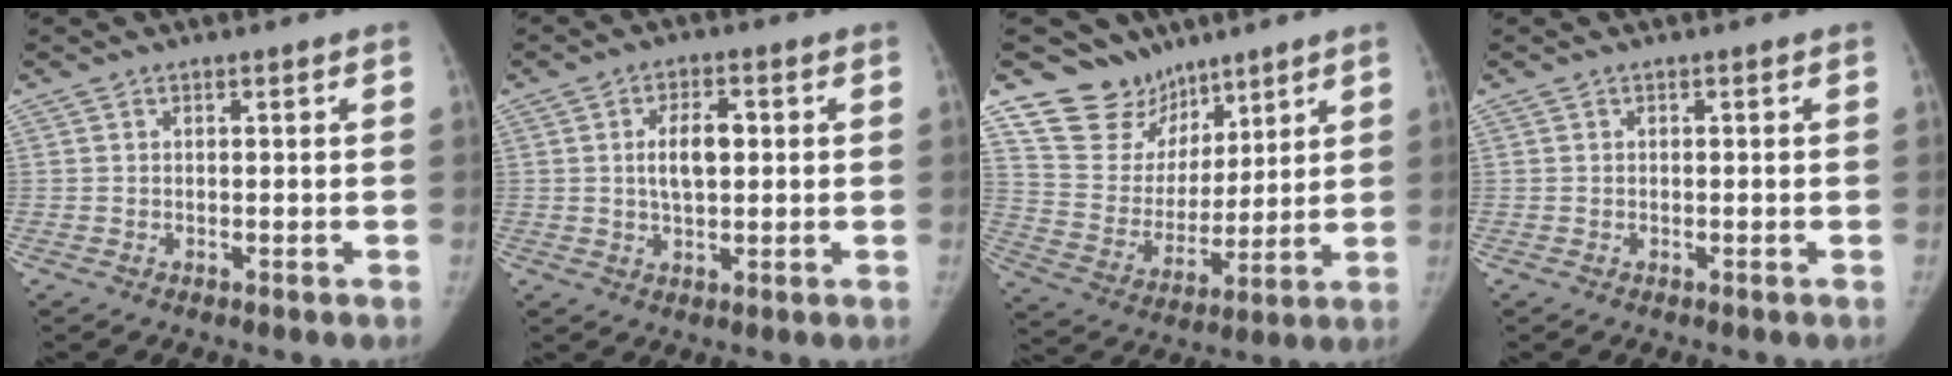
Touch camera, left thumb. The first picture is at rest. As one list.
[{"total": 6.3, "force": [0.8, 3.2, 5.4], "torque": [-0.087, 0.005, 0.012]}, {"total": 13.4, "force": [9.9, 9.0, 0.8], "torque": [0.032, -0.072, 0.193]}, {"total": 0.0}]